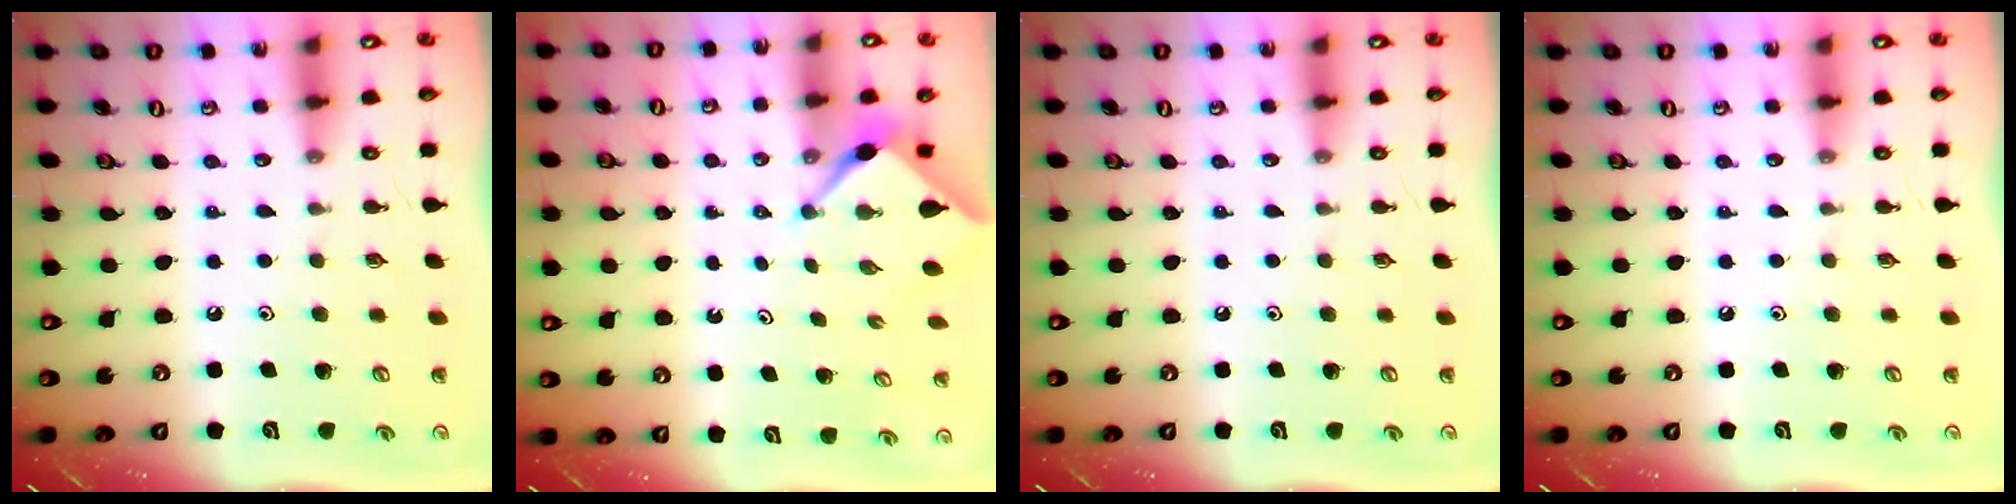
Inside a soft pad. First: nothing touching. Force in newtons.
{"total": 2.3, "press": 2.3, "slide": 0.3}
{"total": 0.0}
{"total": 0.0}